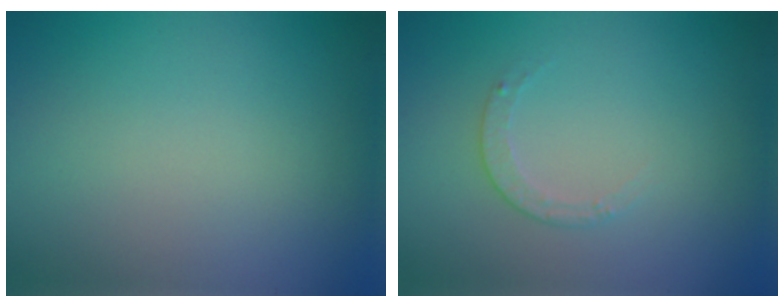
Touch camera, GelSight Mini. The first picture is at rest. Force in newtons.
{"total": 1.2, "press": 0.9, "slide": 0.9}